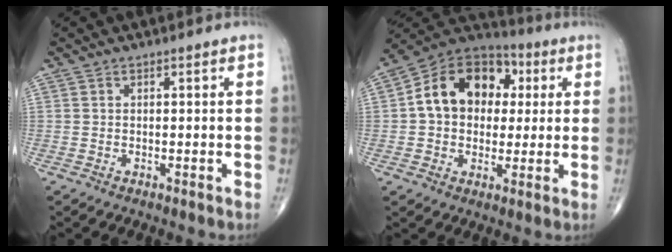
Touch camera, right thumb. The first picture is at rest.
{"total": 16.4, "force": [2.5, 12.3, 10.6], "torque": [-0.139, 0.025, 0.032]}